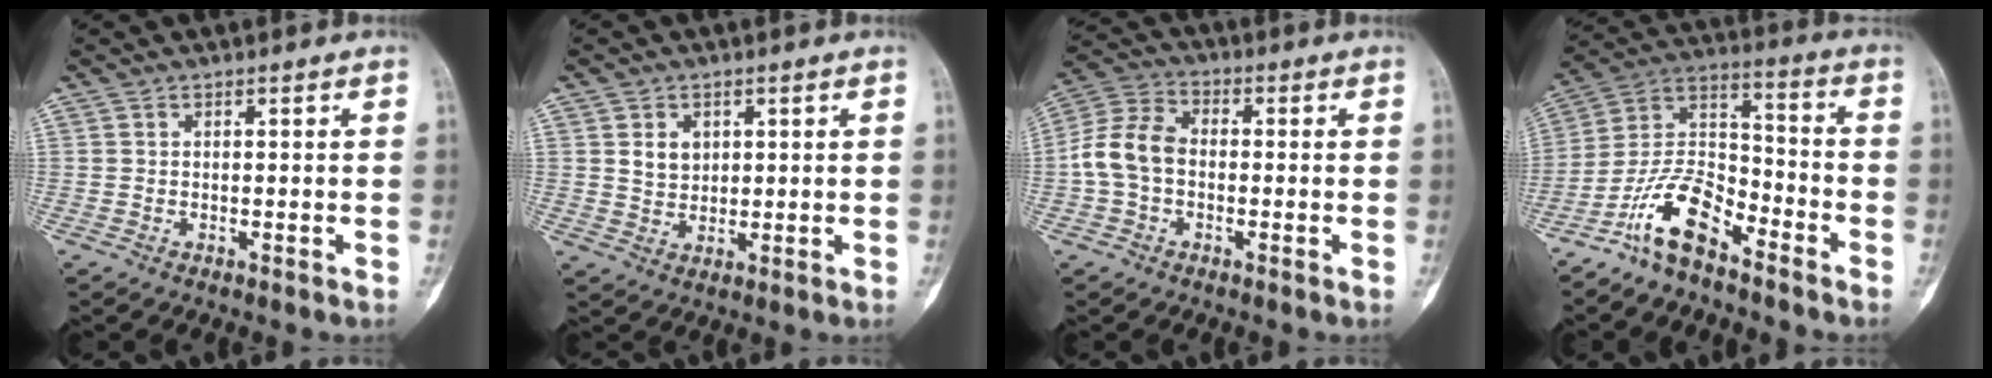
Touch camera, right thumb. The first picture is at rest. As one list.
[{"total": 4.2, "force": [1.4, 3.3, 2.2], "torque": [-0.018, -0.008, 0.028]}, {"total": 8.8, "force": [-1.1, 6.3, 6.0], "torque": [-0.115, 0.028, -0.034]}, {"total": 12.4, "force": [-8.5, 5.1, 7.4], "torque": [-0.140, 0.078, -0.171]}]